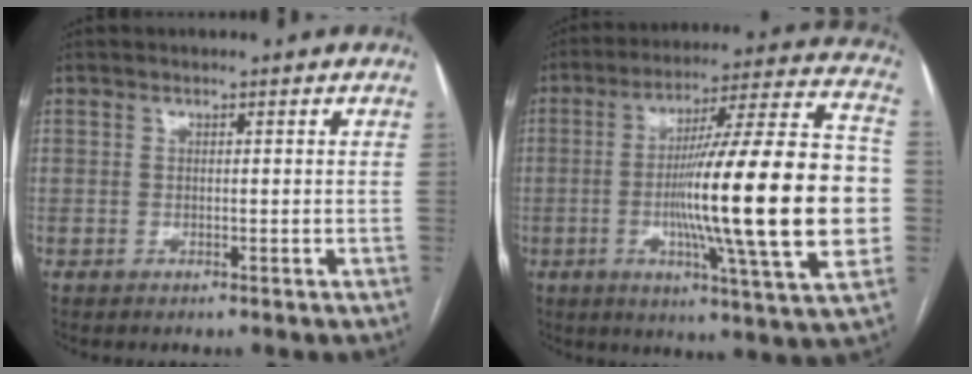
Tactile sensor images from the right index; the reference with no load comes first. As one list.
[{"total": 26.6, "force": [-3.1, 1.1, 26.4], "torque": [-0.369, 0.004, -0.059]}]